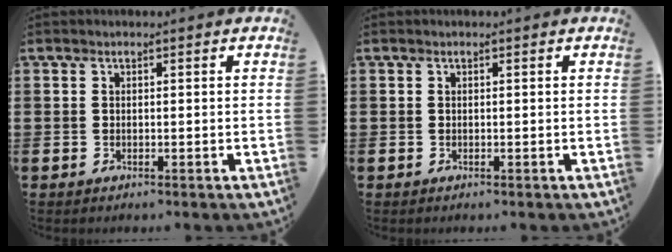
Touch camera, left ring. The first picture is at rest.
{"total": 0.0}